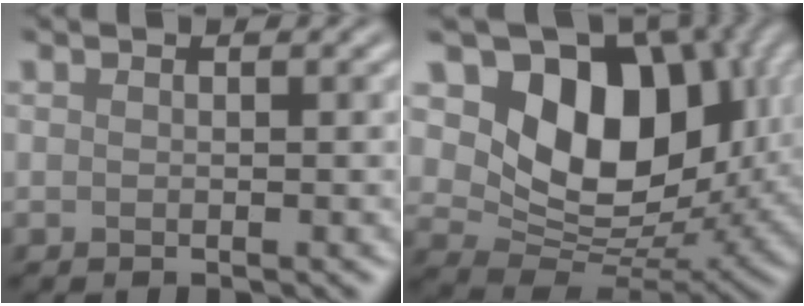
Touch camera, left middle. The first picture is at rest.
{"total": 10.3, "force": [2.8, 7.2, 6.8], "torque": [-0.114, -0.012, 0.074]}